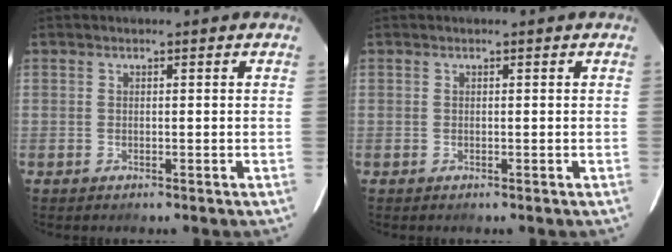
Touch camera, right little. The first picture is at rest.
{"total": 0.0}